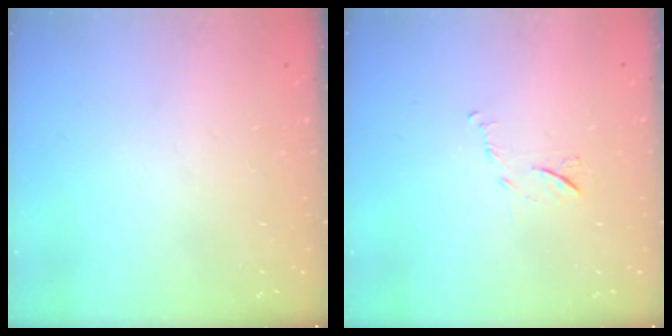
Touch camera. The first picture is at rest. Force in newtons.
{"total": 6.0, "press": 6.0, "slide": 0.6}